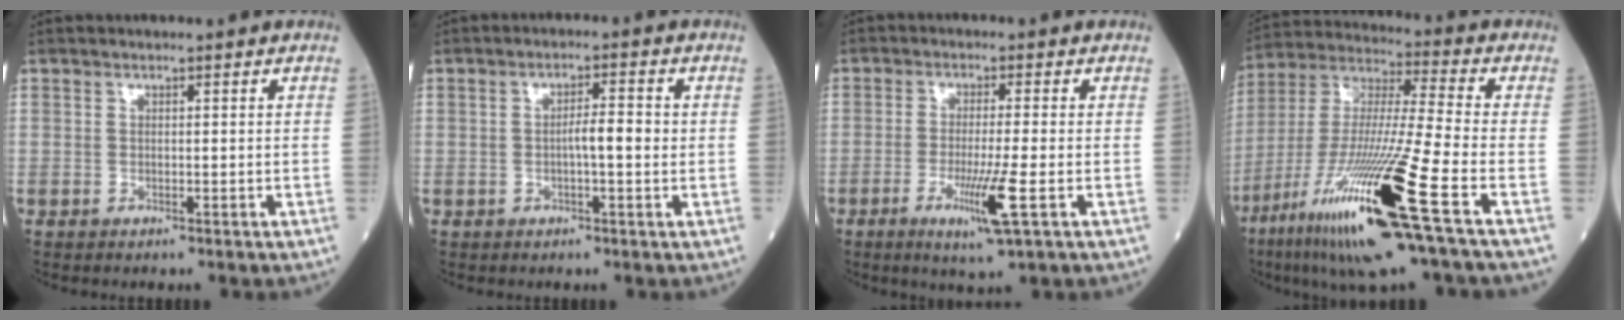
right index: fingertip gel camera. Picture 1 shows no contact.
{"total": 3.5, "force": [-0.2, 0.4, 3.5], "torque": [-0.057, 0.006, -0.004]}
{"total": 7.2, "force": [-2.6, -0.5, 6.7], "torque": [-0.126, -0.022, -0.046]}
{"total": 22.2, "force": [-10.2, 0.2, 19.7], "torque": [-0.396, -0.051, -0.193]}